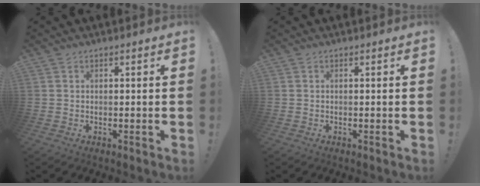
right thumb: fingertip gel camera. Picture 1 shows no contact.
{"total": 0.0}